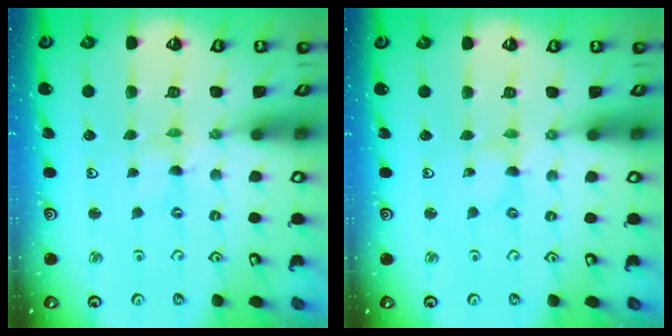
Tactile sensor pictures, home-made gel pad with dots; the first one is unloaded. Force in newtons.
{"total": 0.0}